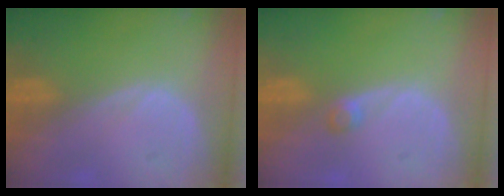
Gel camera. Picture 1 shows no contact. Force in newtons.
{"total": 1.6, "press": 1.4, "slide": 0.8}